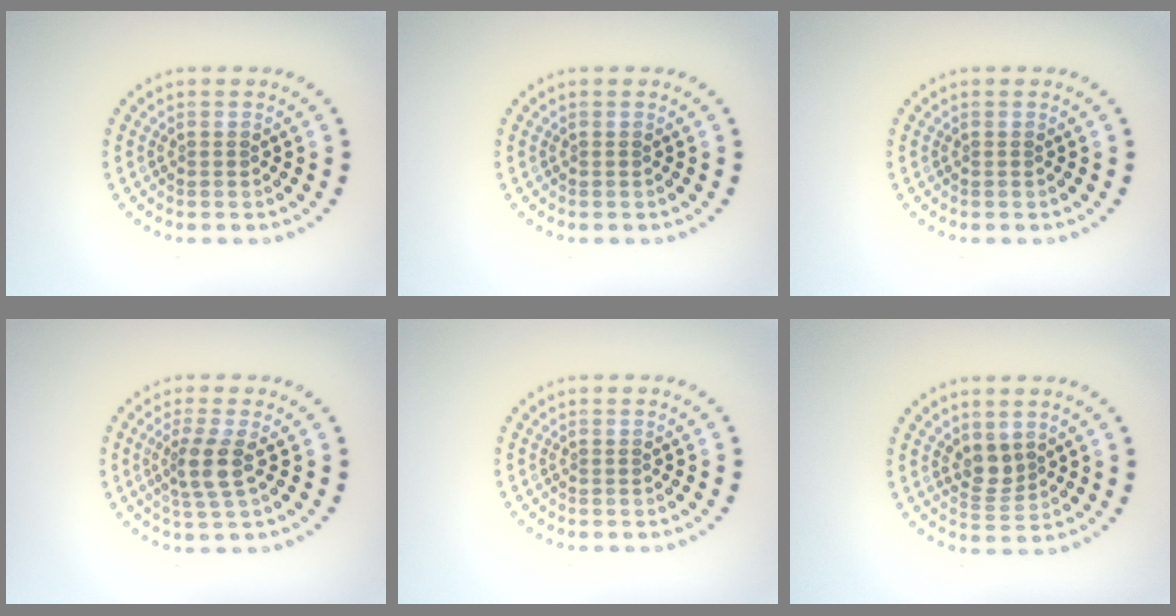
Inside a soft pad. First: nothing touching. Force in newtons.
{"total": 0.0}
{"total": 0.0}
{"total": 2.8, "press": 2.2, "slide": 1.7}
{"total": 0.0}
{"total": 2.1, "press": 1.8, "slide": 1.2}